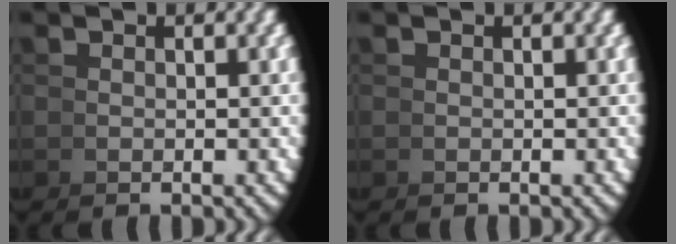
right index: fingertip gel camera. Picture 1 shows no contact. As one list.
[{"total": 0.0}]